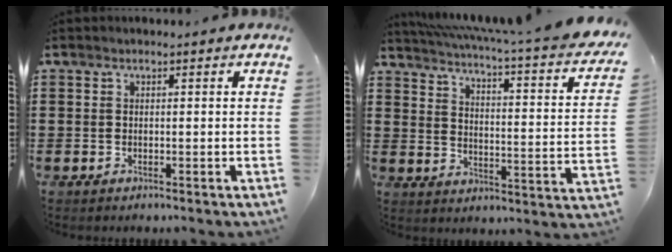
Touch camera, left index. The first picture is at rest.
{"total": 3.6, "force": [2.5, -0.4, 2.5], "torque": [-0.063, -0.034, 0.033]}